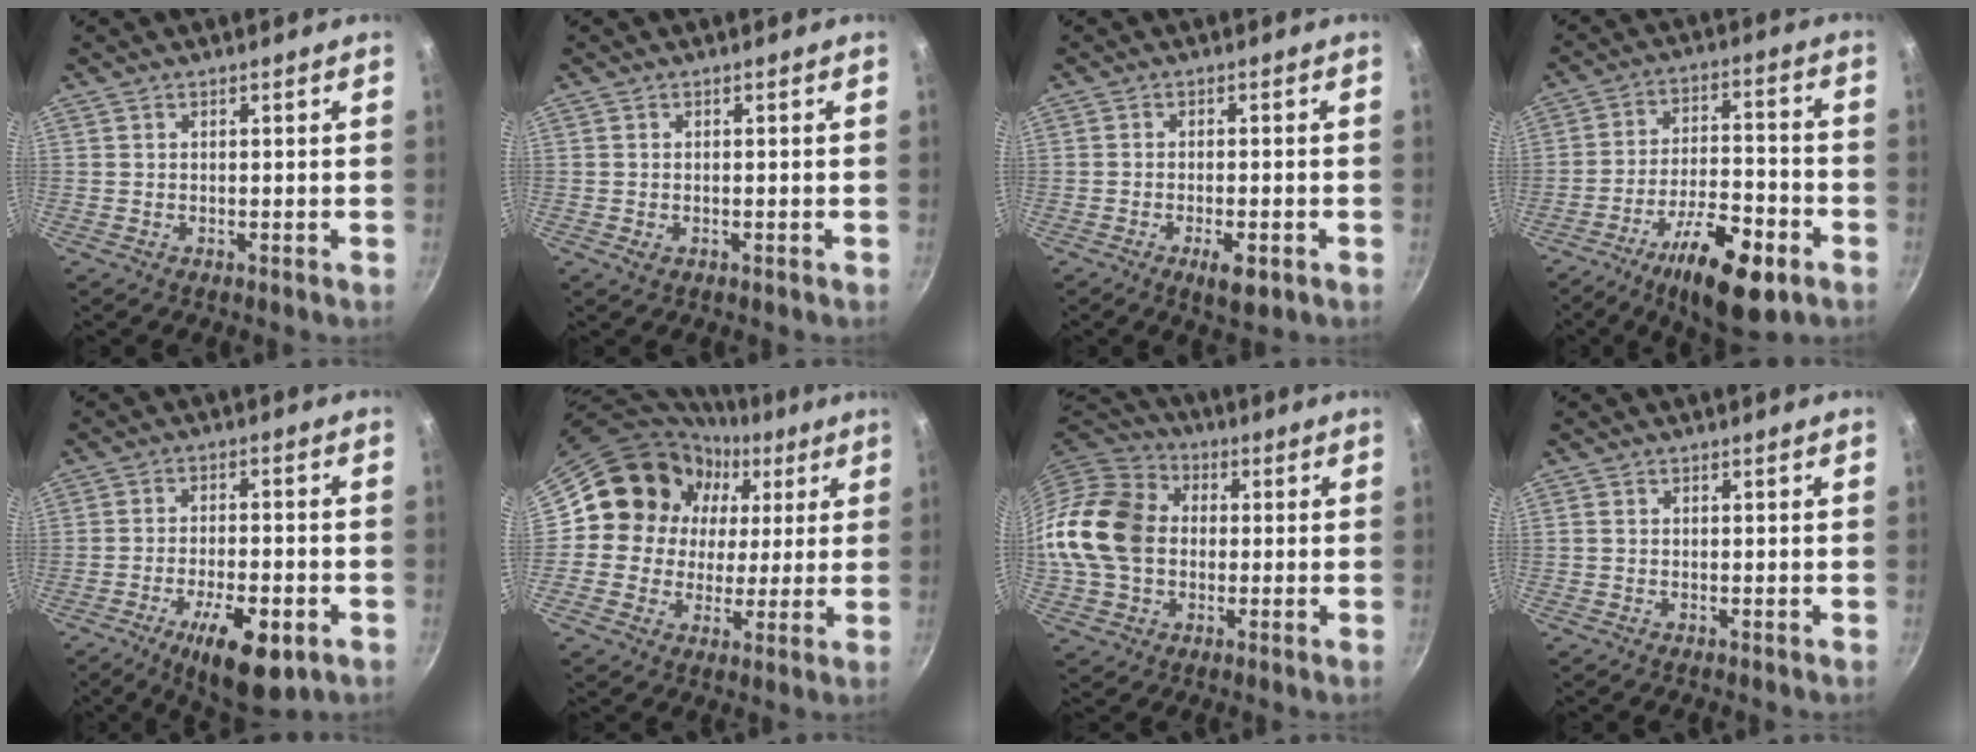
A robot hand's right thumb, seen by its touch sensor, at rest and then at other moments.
{"total": 0.8, "force": [-0.2, 0.6, 0.5], "torque": [-0.010, -0.001, -0.003]}
{"total": 6.8, "force": [-3.0, 2.5, 5.6], "torque": [-0.084, 0.006, -0.040]}
{"total": 16.7, "force": [-8.9, 6.0, 12.8], "torque": [-0.193, 0.046, -0.141]}
{"total": 12.5, "force": [-5.7, 4.7, 10.1], "torque": [-0.152, 0.017, -0.081]}
{"total": 13.3, "force": [4.2, 12.0, 3.9], "torque": [-0.032, 0.001, 0.055]}
{"total": 17.0, "force": [0.3, 13.3, 10.5], "torque": [-0.188, 0.027, -0.006]}
{"total": 0.6, "force": [-0.1, 0.5, 0.3], "torque": [-0.004, 0.002, -0.002]}